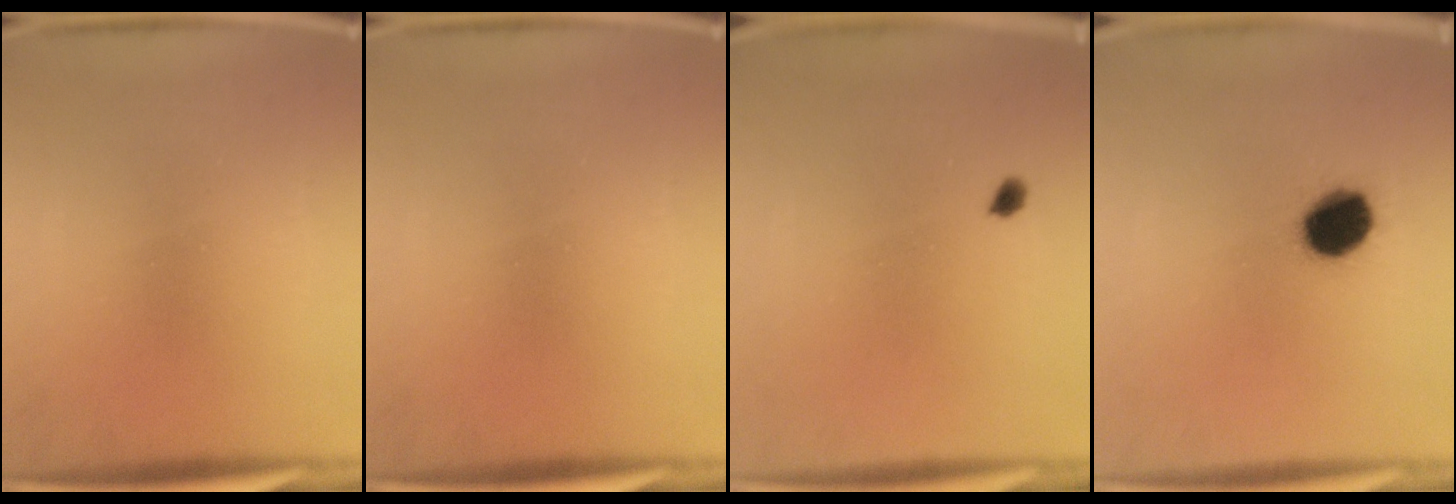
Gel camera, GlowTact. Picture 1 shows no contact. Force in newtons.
{"total": 0.0}
{"total": 1.1}
{"total": 10.7}